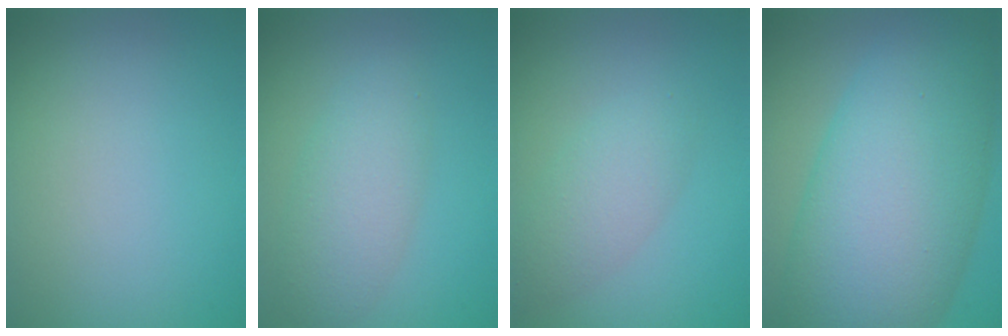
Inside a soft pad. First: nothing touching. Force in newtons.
{"total": 3.9, "press": 3.9, "slide": 0.1}
{"total": 2.9, "press": 2.8, "slide": 0.3}
{"total": 14.0, "press": 14.0, "slide": 0.1}